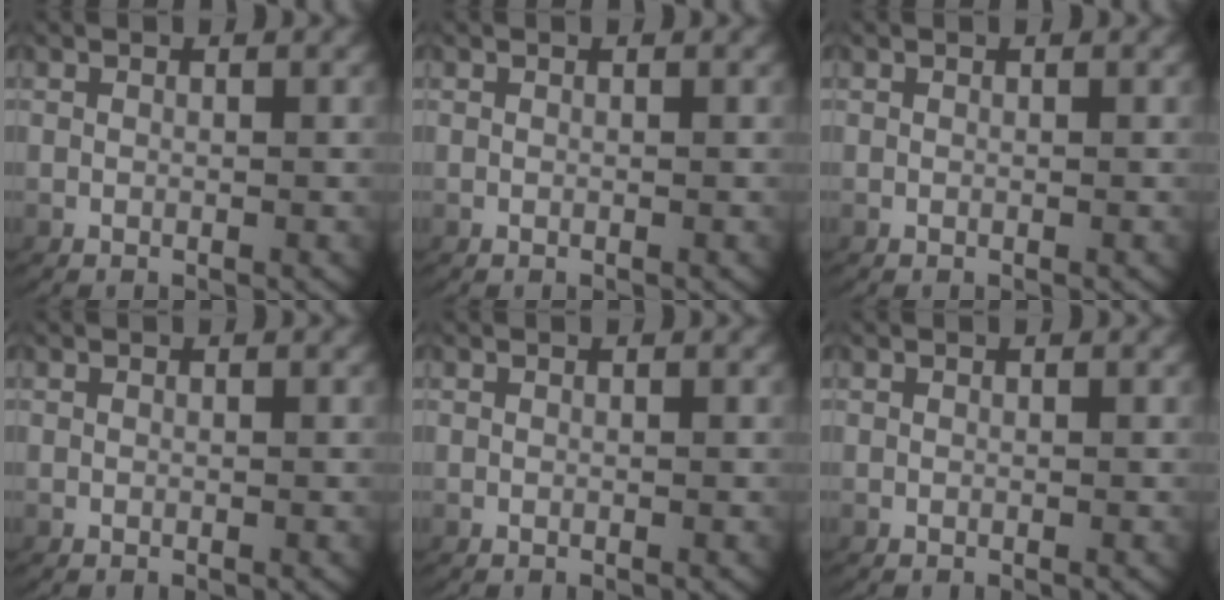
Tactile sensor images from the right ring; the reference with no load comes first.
{"total": 0.0}
{"total": 0.0}
{"total": 0.0}
{"total": 0.0}
{"total": 0.0}